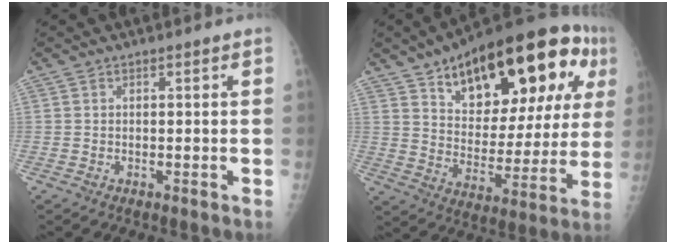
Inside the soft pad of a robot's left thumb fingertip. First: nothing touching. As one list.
[{"total": 29.4, "force": [13.4, 13.1, 22.7], "torque": [-0.300, -0.006, 0.204]}]